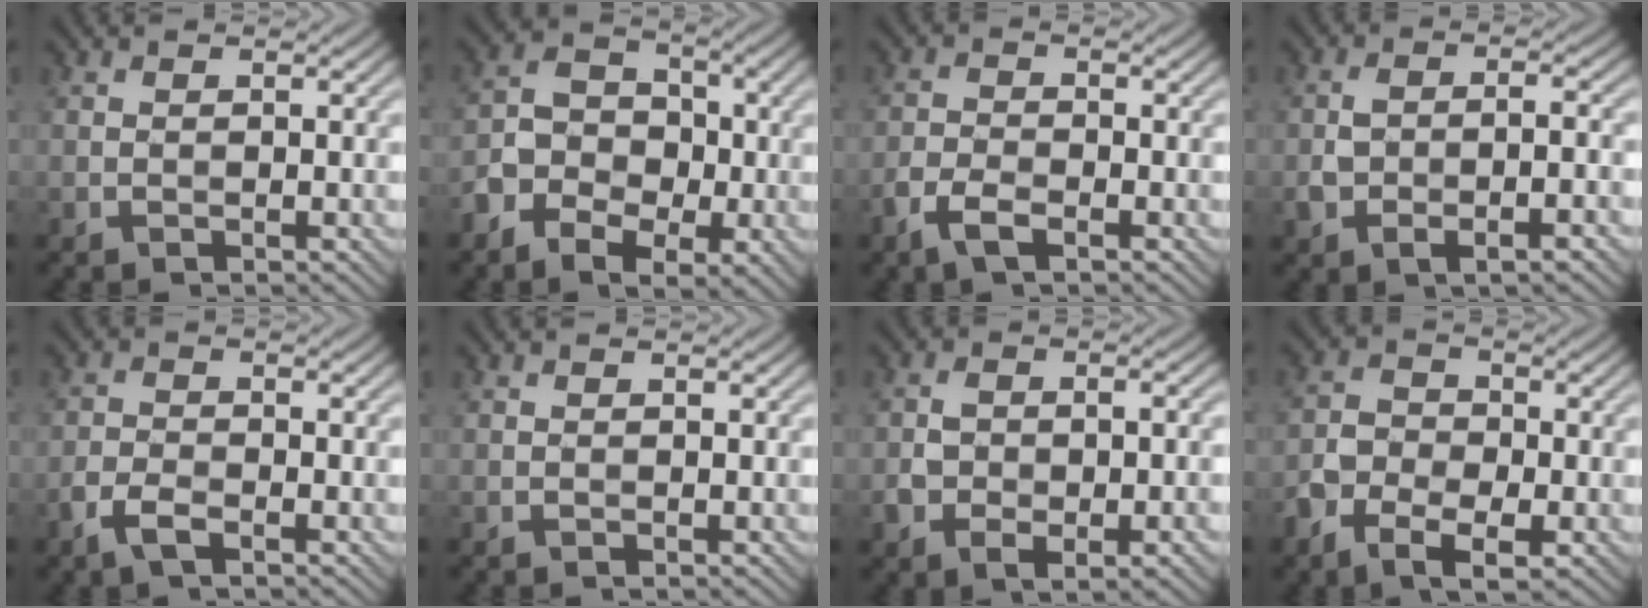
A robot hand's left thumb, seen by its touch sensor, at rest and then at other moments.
{"total": 8.6, "force": [-3.9, 6.0, 4.8], "torque": [-0.093, -0.013, -0.079]}
{"total": 3.4, "force": [-2.2, 1.3, 2.4], "torque": [-0.057, -0.002, -0.050]}
{"total": 5.9, "force": [-2.6, 2.5, 4.6], "torque": [-0.089, -0.007, -0.043]}
{"total": 3.1, "force": [-2.0, 1.1, 2.1], "torque": [-0.051, -0.002, -0.045]}
{"total": 0.0}
{"total": 8.6, "force": [-3.7, 4.3, 6.5], "torque": [-0.116, -0.017, -0.055]}
{"total": 7.0, "force": [-3.8, 4.1, 4.2], "torque": [-0.090, -0.010, -0.075]}